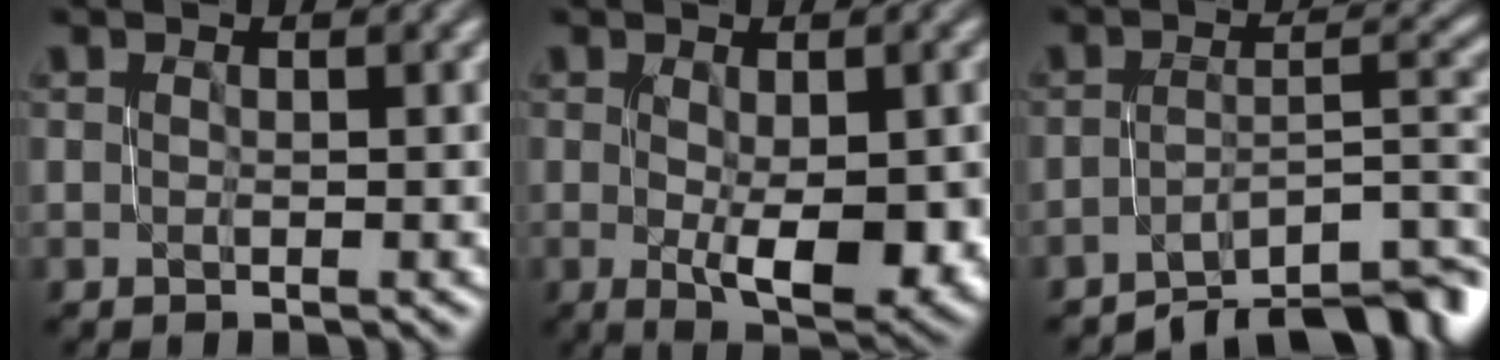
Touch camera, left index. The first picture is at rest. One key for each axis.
{"total": 6.8, "fx": -0.9, "fy": 2.5, "fz": 6.2, "tx": -0.104, "ty": -0.016, "tz": -0.003}
{"total": 7.9, "fx": -6.3, "fy": 2.2, "fz": 4.3, "tx": -0.052, "ty": 0.009, "tz": -0.105}